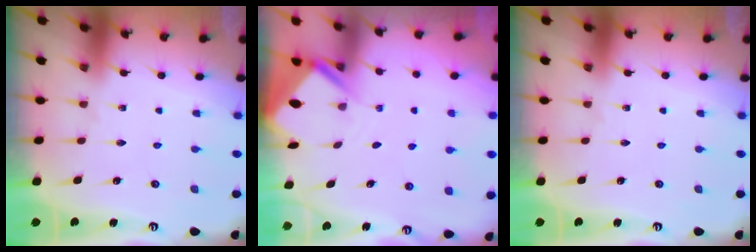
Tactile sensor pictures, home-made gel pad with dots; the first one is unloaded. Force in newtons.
{"total": 3.1, "press": 3.1, "slide": 0.3}
{"total": 0.0}